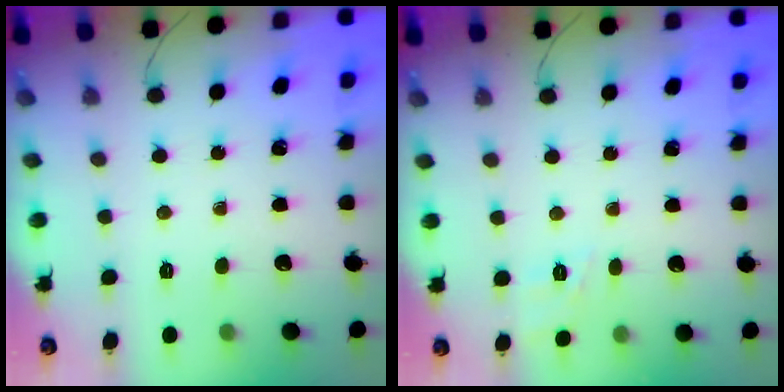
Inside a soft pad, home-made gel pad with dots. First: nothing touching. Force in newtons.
{"total": 7.9, "press": 7.7, "slide": 2.0}